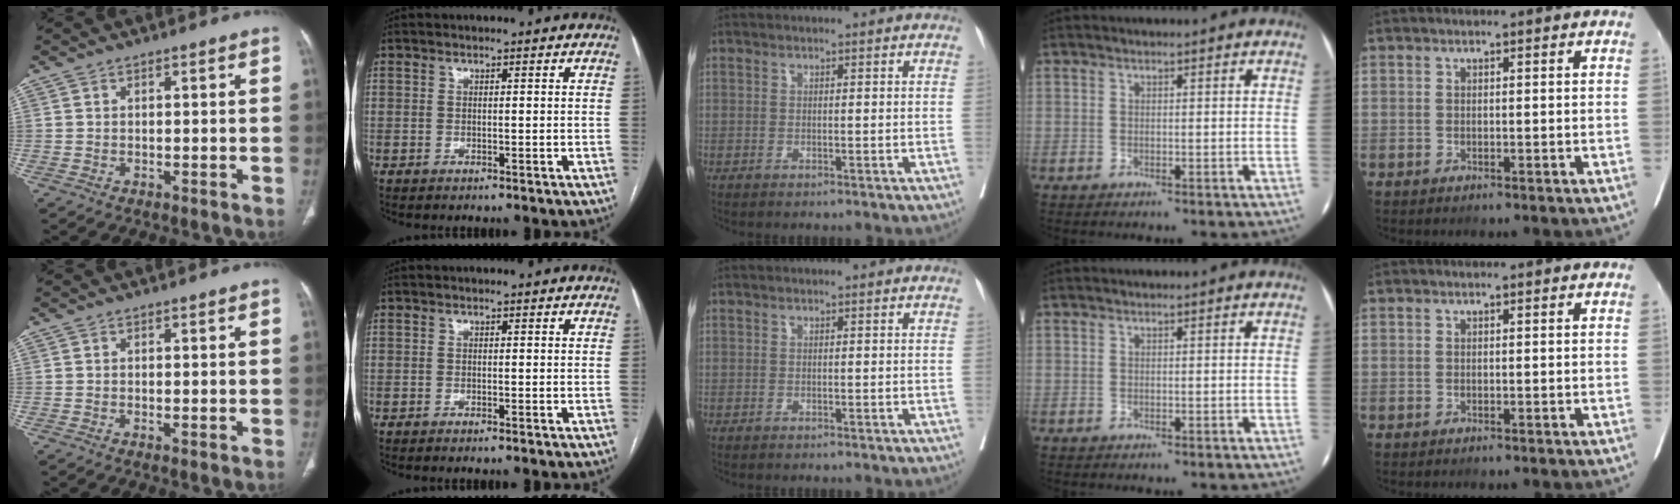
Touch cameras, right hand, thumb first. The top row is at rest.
{"thumb": {"total": 0.8, "force": [-0.2, 0.2, 0.8], "torque": [-0.018, -0.004, -0.004]}, "index": {"total": 0.6, "force": [-0.5, -0.1, 0.3], "torque": [-0.005, 0.000, -0.009]}}